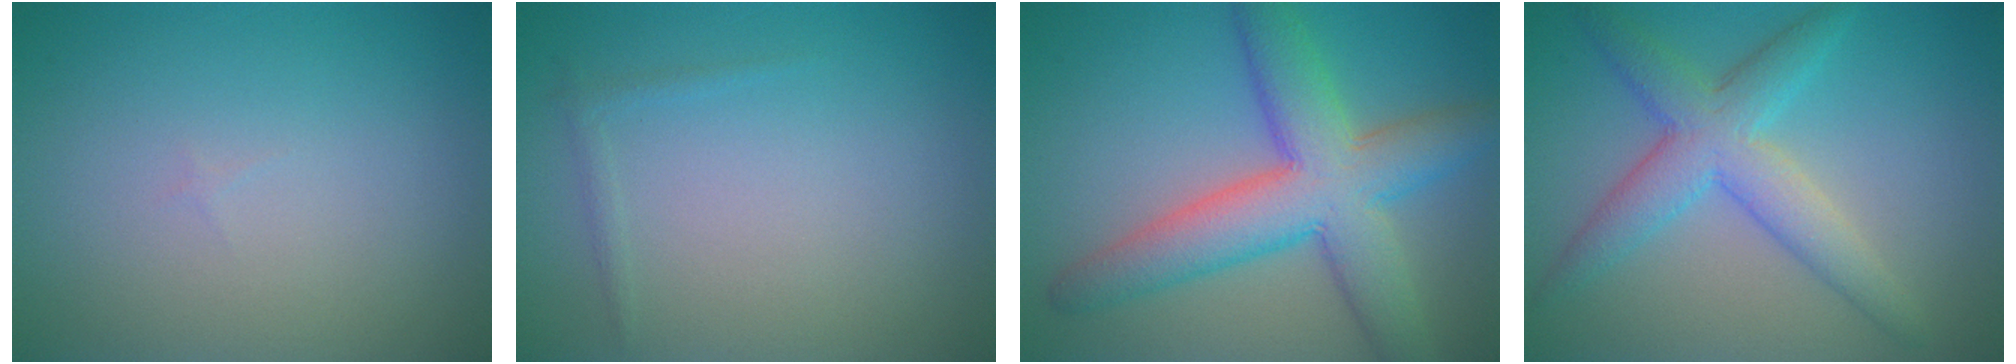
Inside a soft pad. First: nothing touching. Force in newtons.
{"total": 0.7, "press": 0.7, "slide": 0.0}
{"total": 8.1, "press": 8.1, "slide": 0.4}
{"total": 5.2, "press": 5.1, "slide": 0.3}